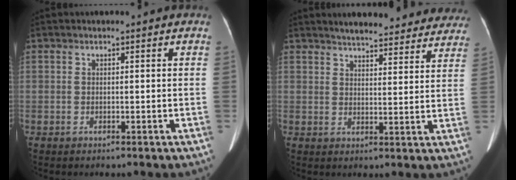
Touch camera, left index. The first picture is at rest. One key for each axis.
{"total": 20.4, "fx": 18.5, "fy": 4.7, "fz": 7.1, "tx": -0.086, "ty": -0.008, "tz": 0.217}